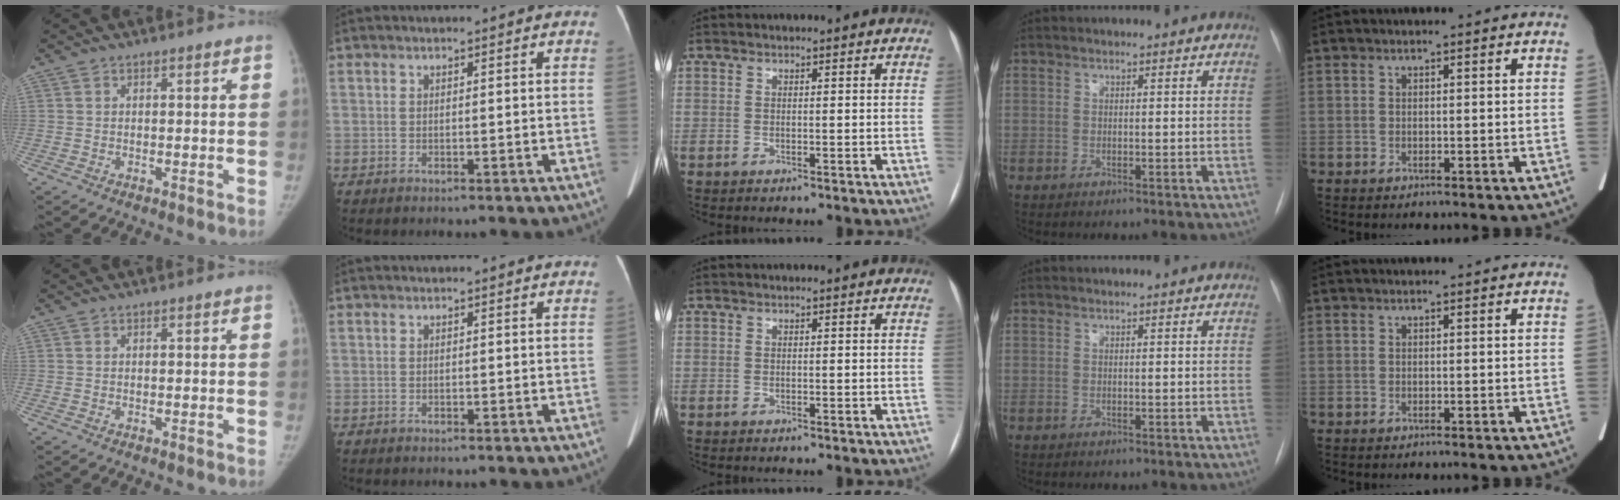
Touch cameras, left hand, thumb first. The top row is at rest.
{}